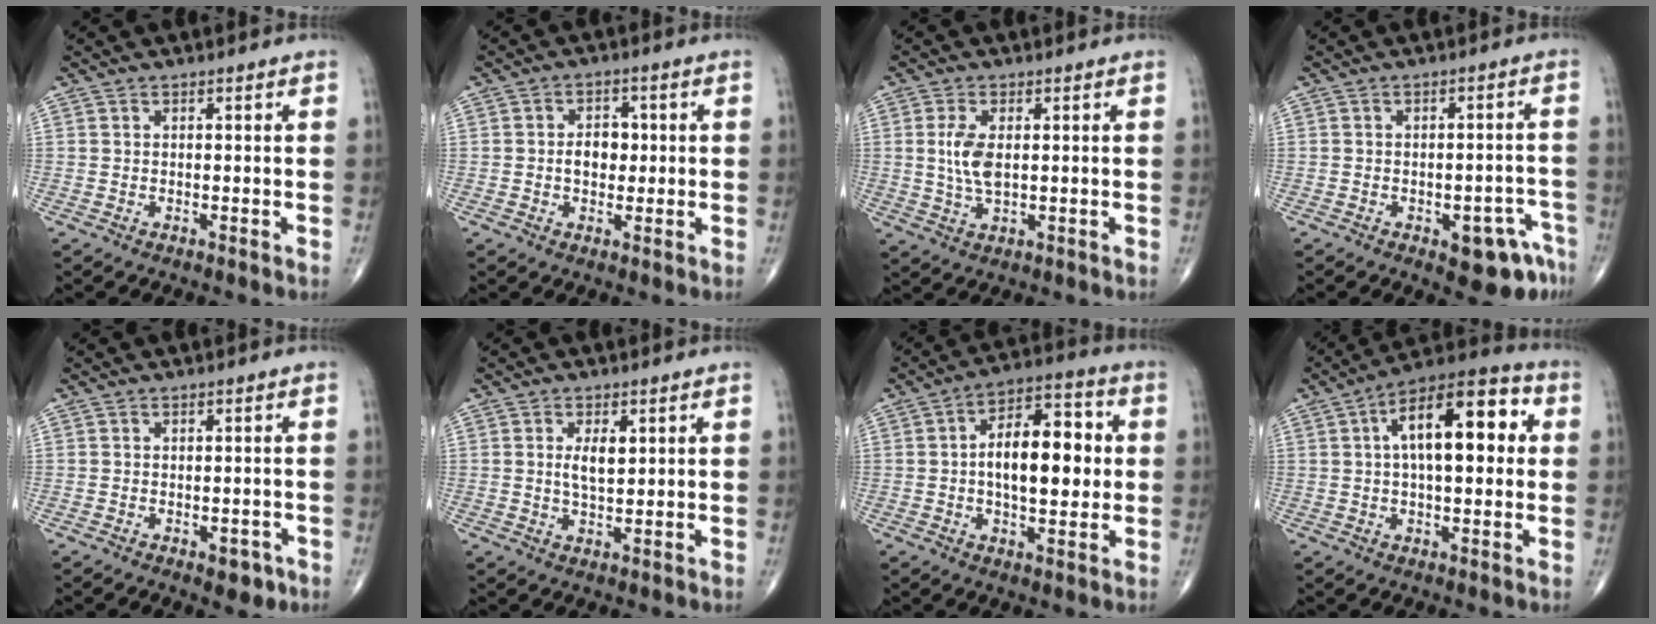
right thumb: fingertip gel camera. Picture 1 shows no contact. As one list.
[{"total": 4.7, "force": [0.0, 3.4, 3.3], "torque": [-0.035, 0.008, -0.005]}, {"total": 5.7, "force": [0.6, 2.7, 5.0], "torque": [-0.106, -0.006, 0.013]}, {"total": 8.5, "force": [-4.6, 3.6, 6.1], "torque": [-0.047, 0.035, -0.050]}, {"total": 3.2, "force": [-1.6, 1.7, 2.2], "torque": [-0.013, 0.008, -0.015]}, {"total": 4.3, "force": [1.0, 1.9, 3.7], "torque": [-0.061, -0.008, 0.019]}, {"total": 14.9, "force": [0.8, 7.3, 13.0], "torque": [-0.177, 0.023, 0.006]}, {"total": 17.0, "force": [3.3, 7.6, 14.9], "torque": [-0.204, 0.030, 0.040]}]